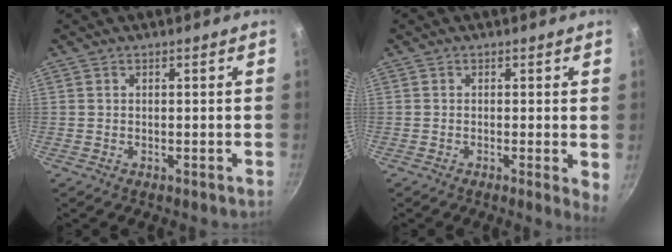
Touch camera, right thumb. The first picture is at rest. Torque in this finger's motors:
{"motor_torque": [-0.08, 0.65, -0.20, 0.04, -0.04]}